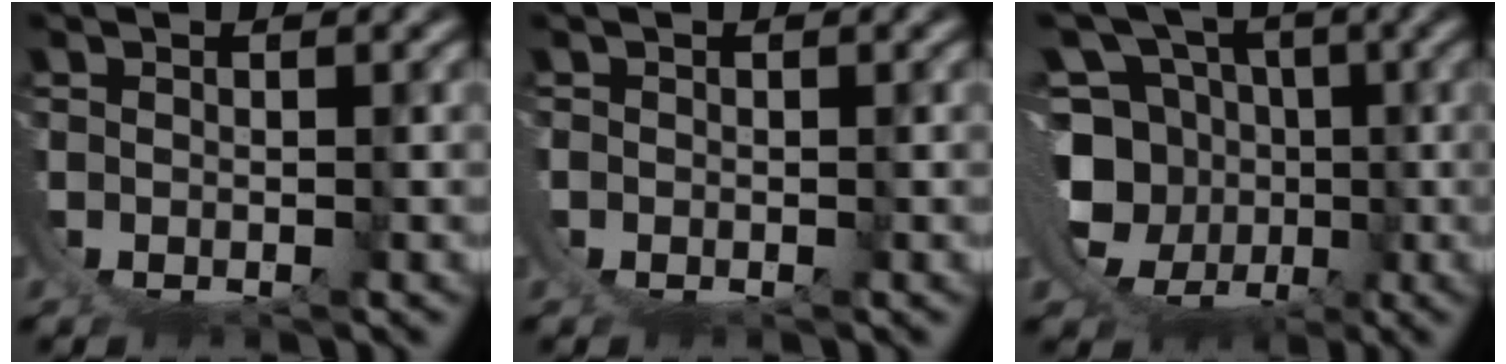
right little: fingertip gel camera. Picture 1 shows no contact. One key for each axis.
{"total": 0.9, "fx": -0.1, "fy": 0.8, "fz": -0.2, "tx": 0.000, "ty": 0.000, "tz": -0.004}
{"total": 12.2, "fx": 1.6, "fy": 10.3, "fz": 6.4, "tx": -0.140, "ty": -0.046, "tz": 0.033}